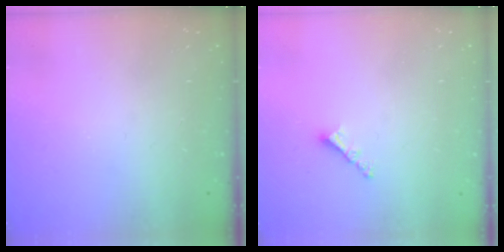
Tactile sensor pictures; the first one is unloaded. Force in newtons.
{"total": 2.9, "press": 2.9, "slide": 0.5}